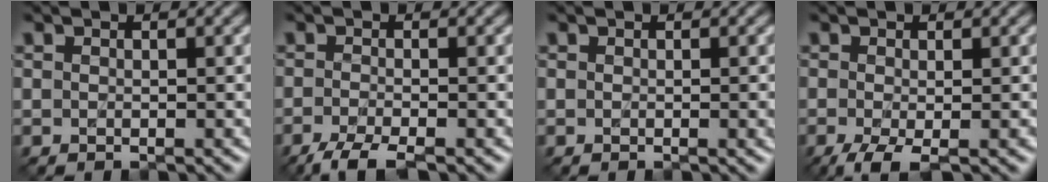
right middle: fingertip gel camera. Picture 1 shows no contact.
{"total": 3.0, "force": [-2.1, 0.6, 2.1], "torque": [-0.038, -0.006, -0.052]}
{"total": 1.2, "force": [-0.1, 0.3, 1.1], "torque": [-0.012, -0.003, -0.002]}
{"total": 3.0, "force": [-1.4, 0.7, 2.5], "torque": [-0.050, -0.004, -0.031]}